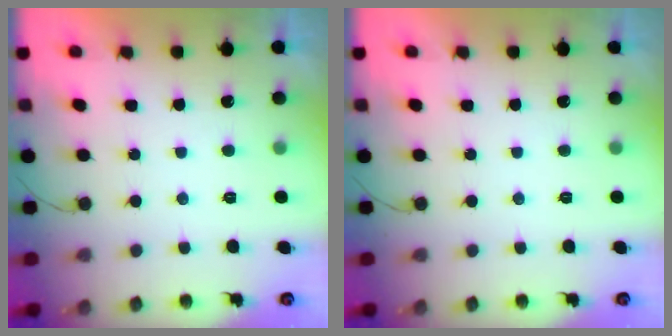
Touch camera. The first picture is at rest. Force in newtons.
{"total": 0.0}